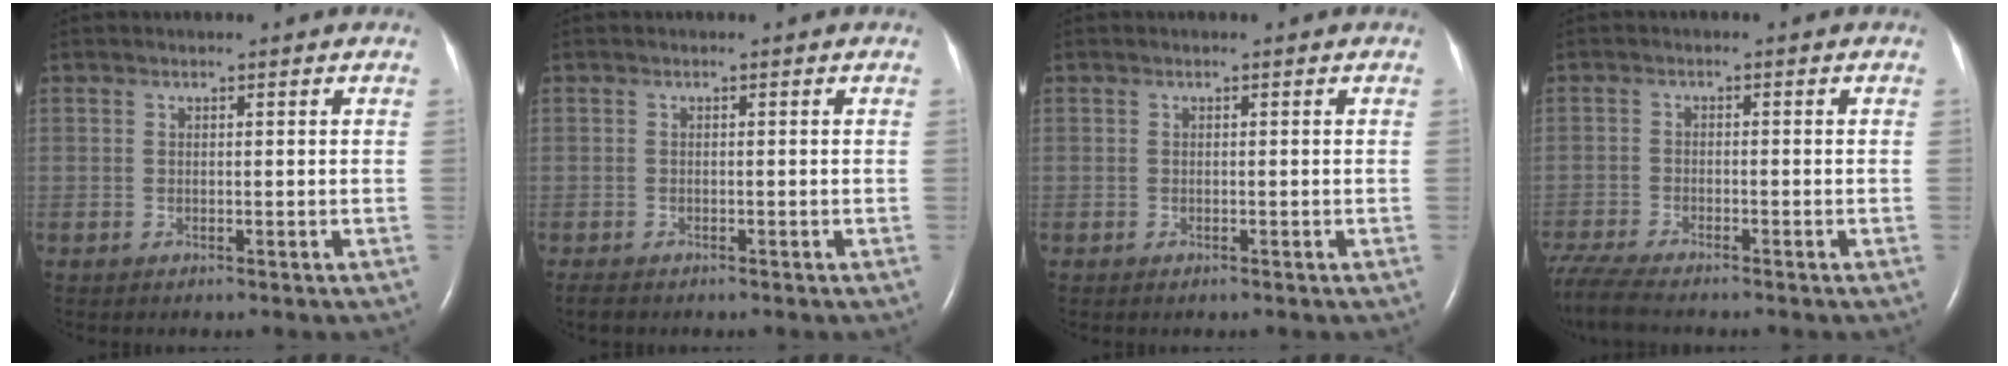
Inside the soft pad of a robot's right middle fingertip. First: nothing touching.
{"total": 1.5, "force": [-1.2, 0.5, 0.7], "torque": [-0.018, -0.004, -0.017]}
{"total": 0.0}
{"total": 8.2, "force": [-7.1, 1.1, 4.0], "torque": [-0.082, -0.019, -0.128]}